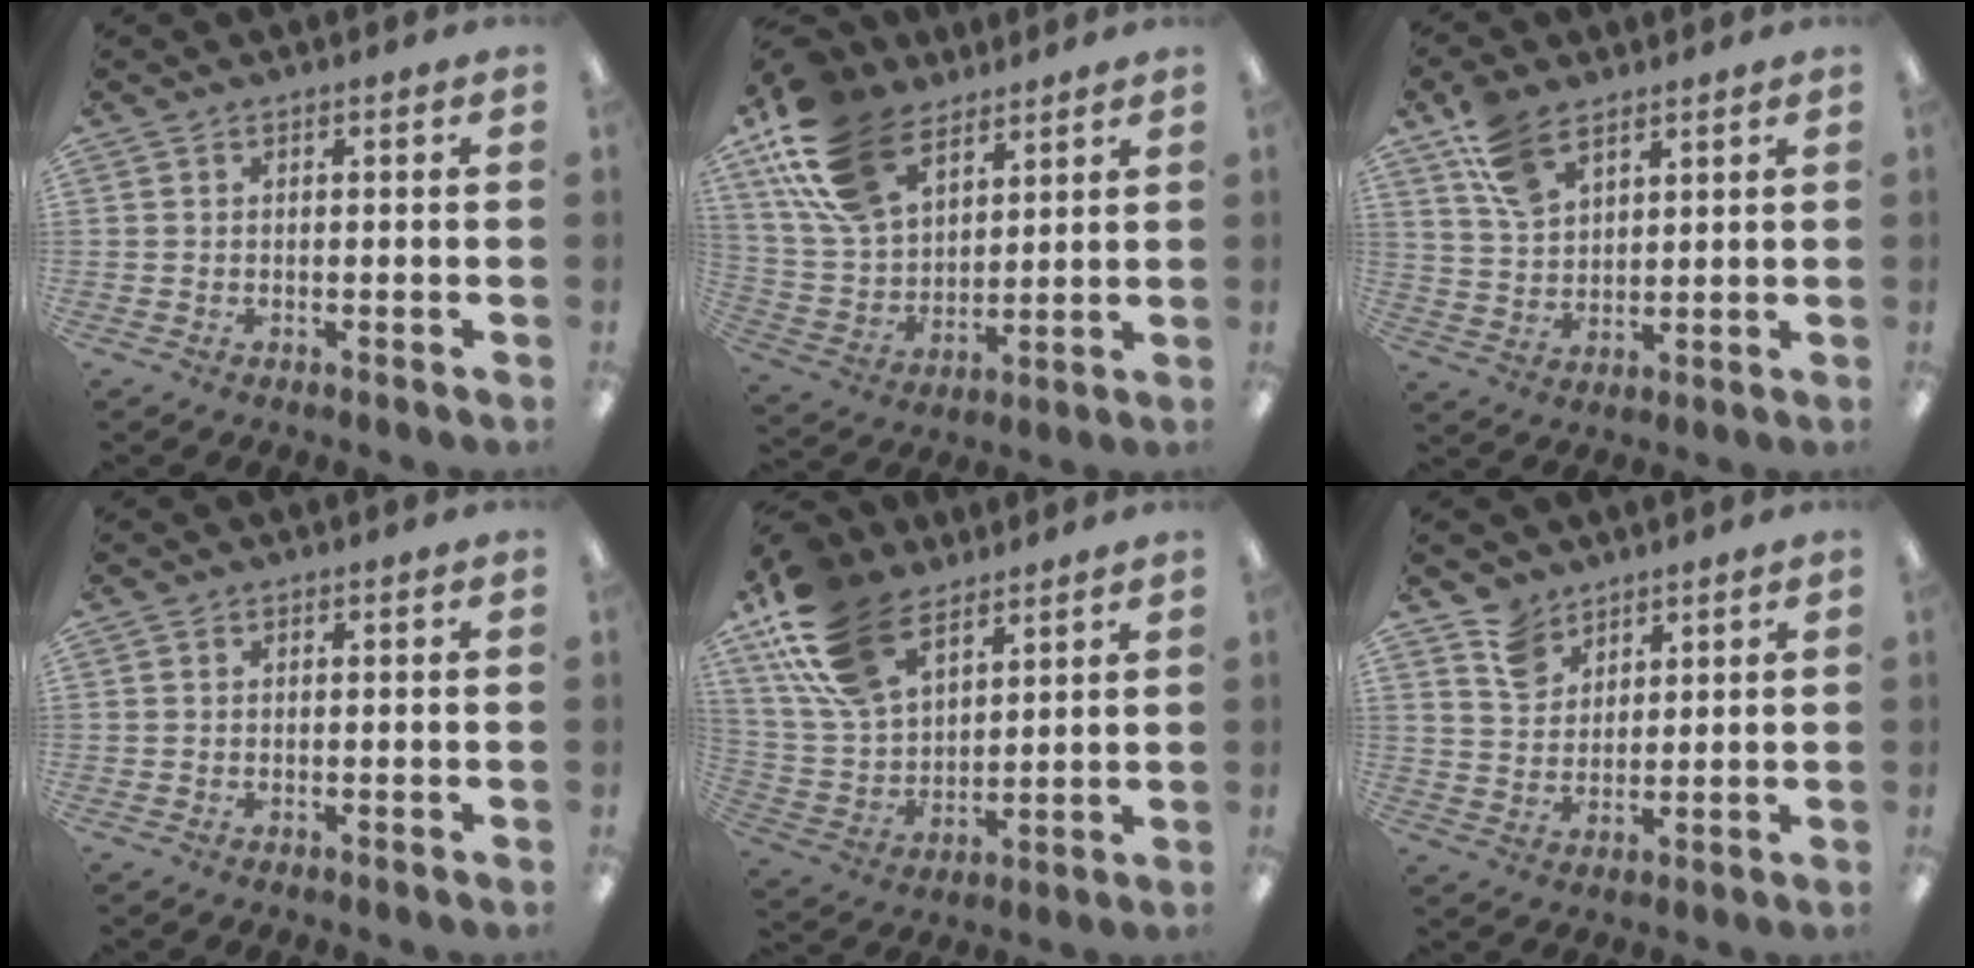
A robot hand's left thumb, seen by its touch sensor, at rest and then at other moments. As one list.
[{"total": 20.3, "force": [12.5, 11.5, 11.1], "torque": [-0.252, -0.039, 0.236]}, {"total": 9.9, "force": [6.6, 5.4, 5.0], "torque": [-0.102, -0.017, 0.127]}, {"total": 0.0}, {"total": 20.1, "force": [12.6, 11.0, 11.1], "torque": [-0.259, -0.044, 0.235]}, {"total": 7.0, "force": [5.2, 4.4, 1.6], "torque": [-0.038, -0.018, 0.099]}]